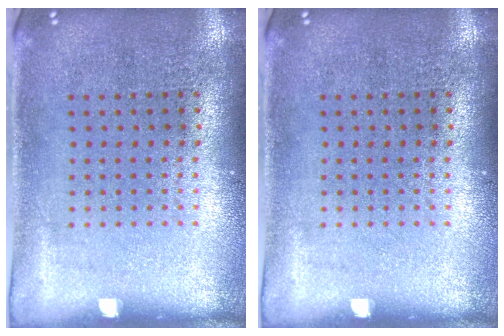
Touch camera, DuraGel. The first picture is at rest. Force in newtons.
{"total": 0.0}